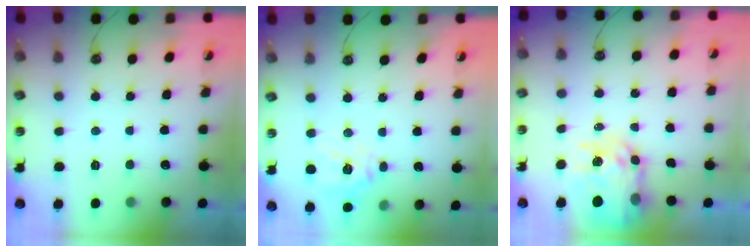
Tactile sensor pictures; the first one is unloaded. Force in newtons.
{"total": 14.4, "press": 14.2, "slide": 2.2}
{"total": 10.2, "press": 10.2, "slide": 1.0}